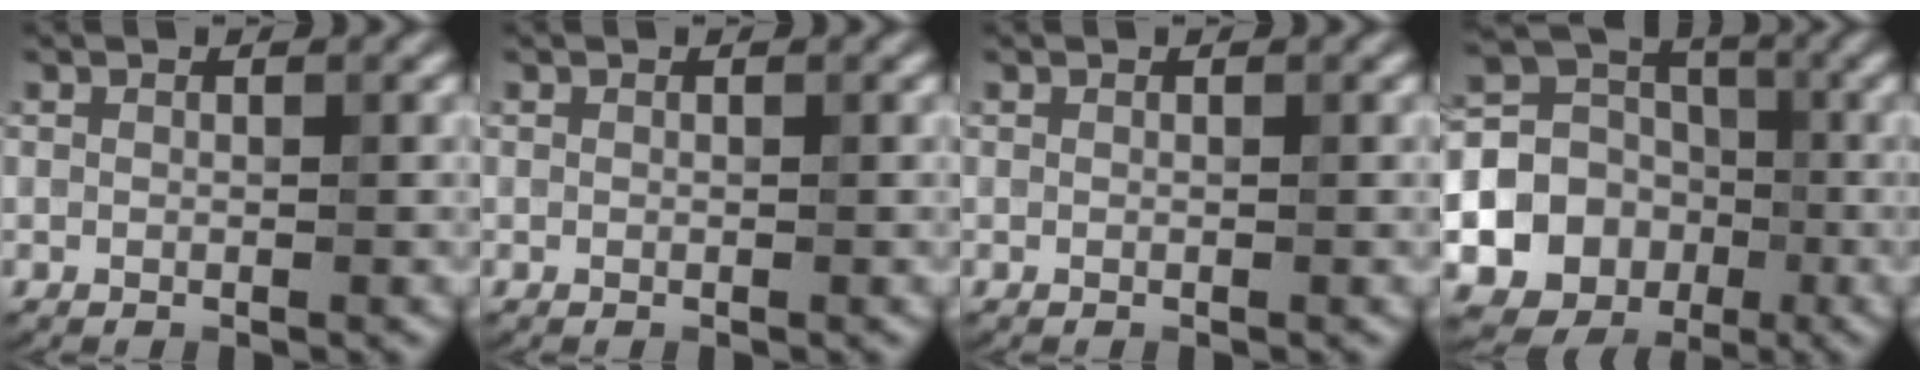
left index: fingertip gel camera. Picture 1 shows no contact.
{"total": 0.0}
{"total": 0.0}
{"total": 15.7, "force": [-4.1, 14.6, 4.1], "torque": [-0.111, -0.018, -0.086]}